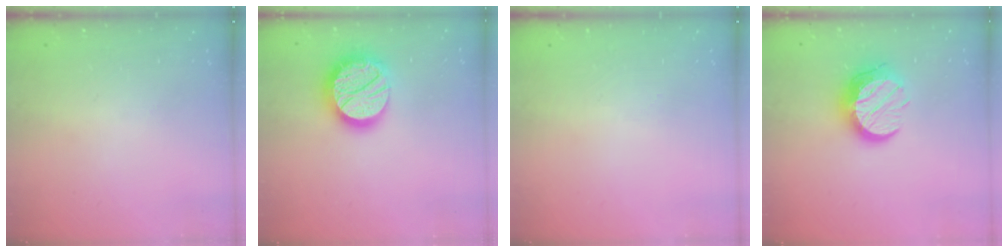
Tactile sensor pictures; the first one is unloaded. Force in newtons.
{"total": 20.2, "press": 20.1, "slide": 1.3}
{"total": 0.0}
{"total": 13.0, "press": 12.9, "slide": 1.2}